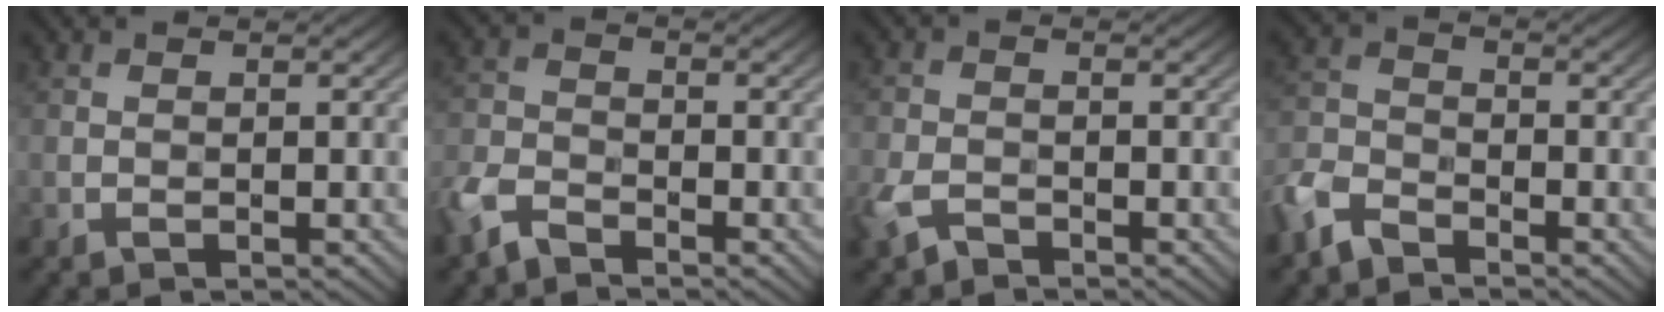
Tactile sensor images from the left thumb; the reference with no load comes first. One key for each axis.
{"total": 5.5, "fx": -4.0, "fy": 2.6, "fz": 2.8, "tx": -0.067, "ty": -0.012, "tz": -0.092}
{"total": 4.2, "fx": -2.8, "fy": 2.2, "fz": 2.3, "tx": -0.055, "ty": -0.012, "tz": -0.060}
{"total": 6.4, "fx": -4.7, "fy": 3.2, "fz": 3.0, "tx": -0.076, "ty": -0.011, "tz": -0.108}